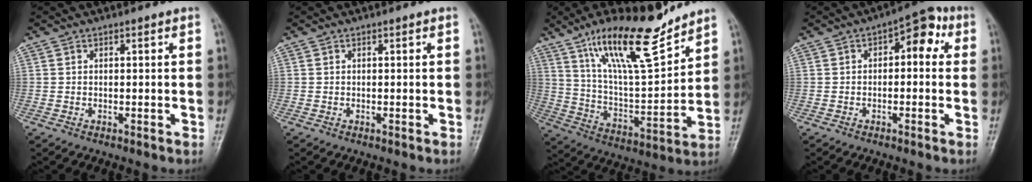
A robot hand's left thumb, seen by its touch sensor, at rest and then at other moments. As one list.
[{"total": 0.0}, {"total": 18.2, "force": [13.0, 4.5, 11.8], "torque": [-0.176, -0.073, 0.236]}, {"total": 6.8, "force": [1.1, 3.9, 5.4], "torque": [-0.037, 0.030, 0.001]}]